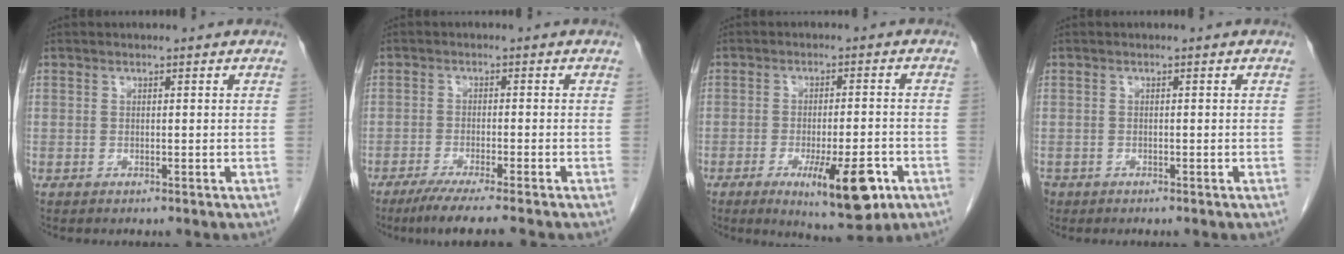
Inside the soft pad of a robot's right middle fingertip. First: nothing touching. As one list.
[{"total": 6.9, "force": [-5.6, -0.7, 4.1], "torque": [-0.058, -0.019, -0.090]}, {"total": 10.8, "force": [-4.9, 2.3, 9.3], "torque": [-0.137, -0.017, -0.064]}, {"total": 1.7, "force": [-1.2, 1.2, 0.3], "torque": [-0.013, 0.000, -0.020]}]